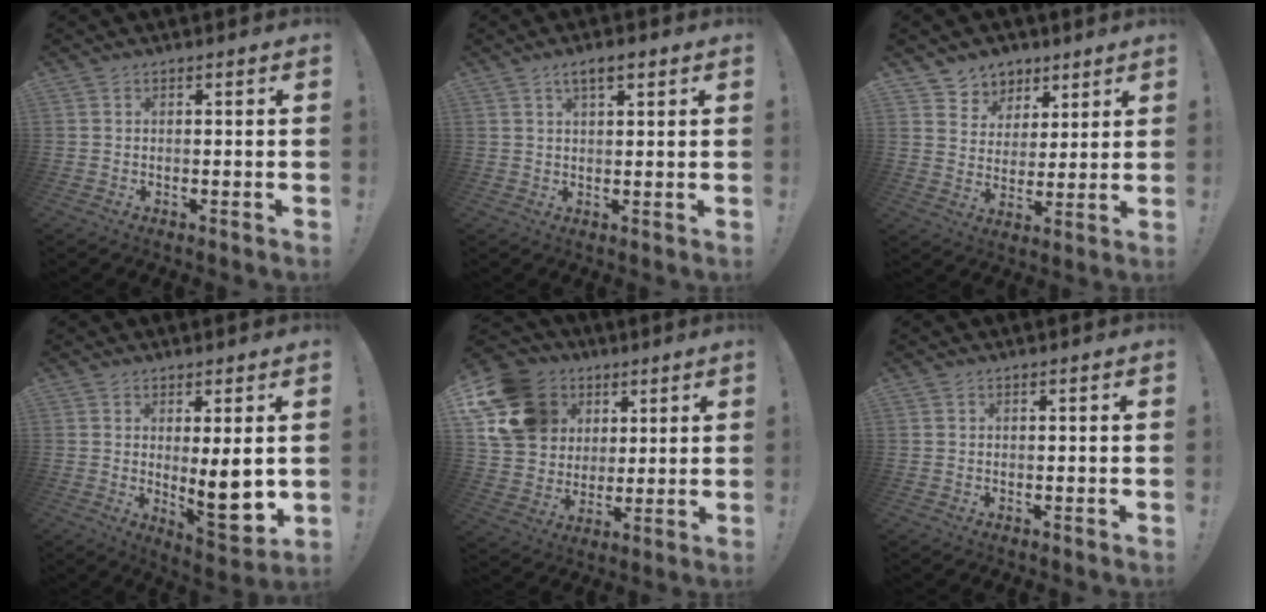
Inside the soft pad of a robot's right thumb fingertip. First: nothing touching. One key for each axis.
{"total": 4.5, "fx": 2.4, "fy": 1.6, "fz": 3.4, "tx": -0.054, "ty": -0.007, "tz": 0.039}
{"total": 7.0, "fx": 4.3, "fy": 5.6, "fz": 0.3, "tx": 0.001, "ty": -0.044, "tz": 0.084}
{"total": 10.4, "fx": 0.6, "fy": 2.5, "fz": 10.0, "tx": -0.133, "ty": -0.026, "tz": 0.011}
{"total": 19.1, "fx": 7.0, "fy": 15.7, "fz": 8.4, "tx": -0.148, "ty": -0.027, "tz": 0.154}
{"total": 0.0}